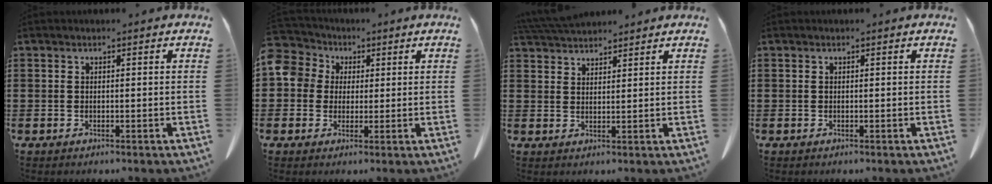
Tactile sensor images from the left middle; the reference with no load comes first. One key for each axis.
{"total": 6.0, "fx": 1.6, "fy": 5.5, "fz": 1.8, "tx": -0.067, "ty": 0.003, "tz": 0.024}
{"total": 4.3, "fx": 4.1, "fy": 0.7, "fz": 1.3, "tx": -0.038, "ty": -0.006, "tz": 0.078}
{"total": 0.0}